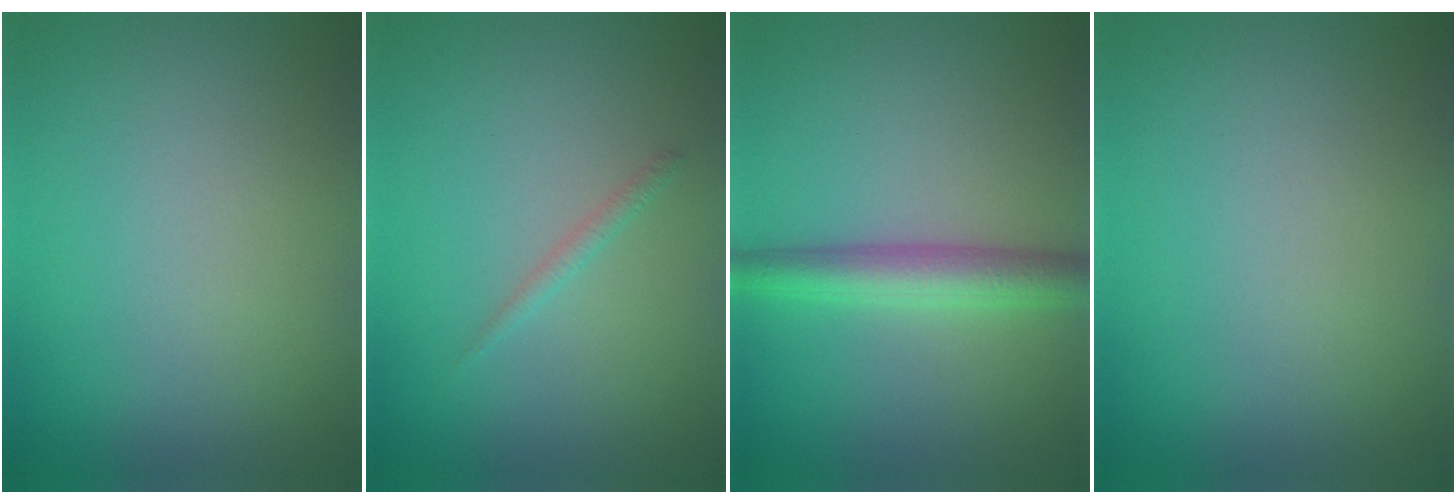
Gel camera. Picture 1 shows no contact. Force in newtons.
{"total": 0.9, "press": 0.9, "slide": 0.0}
{"total": 4.0, "press": 4.0, "slide": 0.2}
{"total": 0.0}